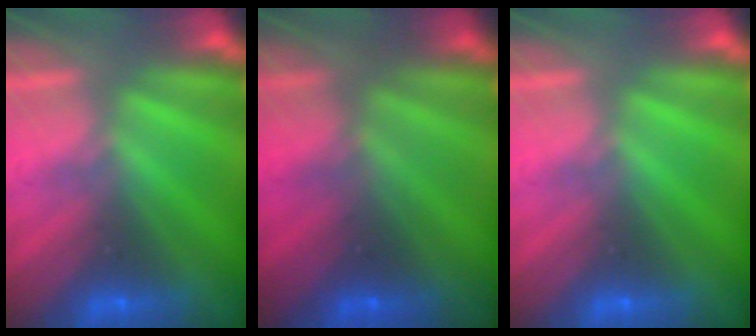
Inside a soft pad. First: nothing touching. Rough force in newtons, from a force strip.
{"total": 1.9}
{"total": 0.0}